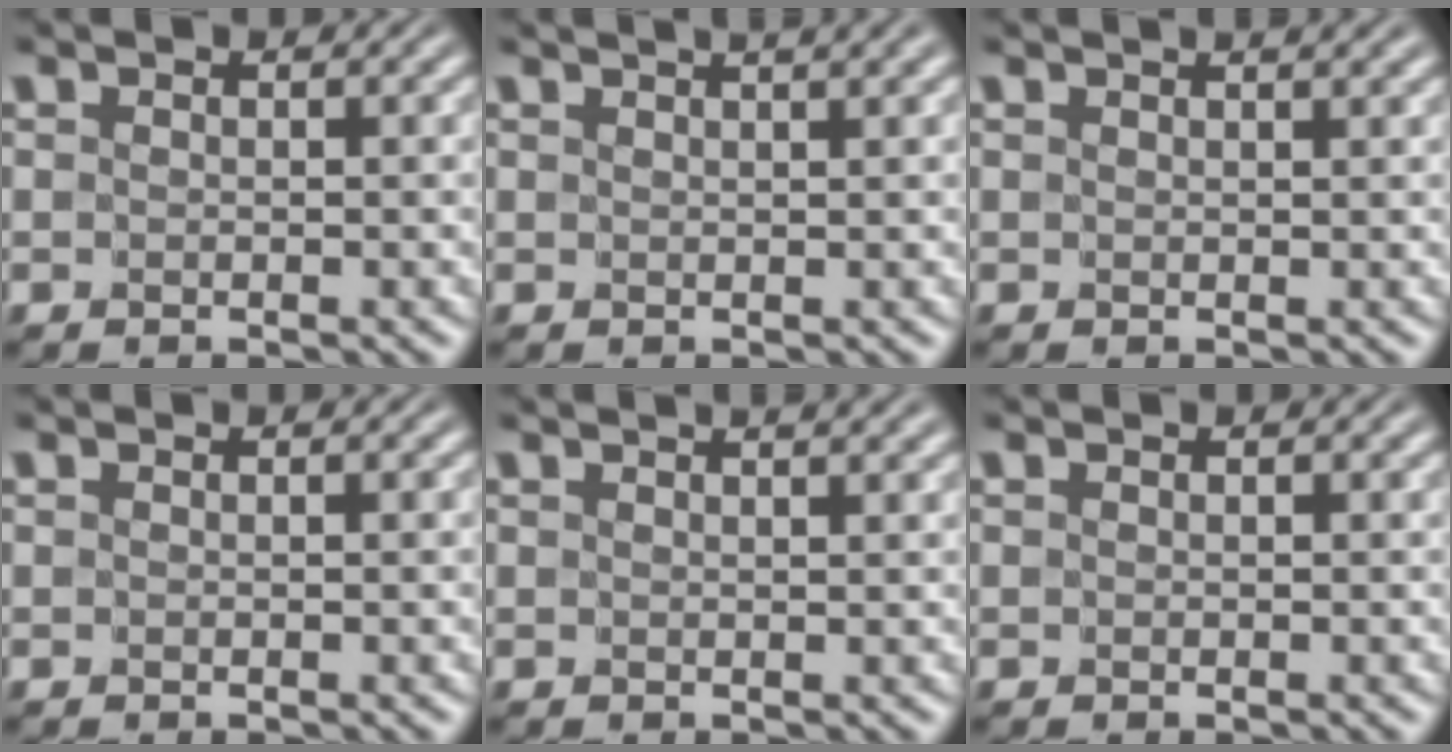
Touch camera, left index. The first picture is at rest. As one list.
[{"total": 3.5, "force": [2.6, 1.1, 2.1], "torque": [-0.006, 0.013, 0.009]}, {"total": 2.2, "force": [1.9, 0.5, 1.0], "torque": [-0.001, 0.000, 0.007]}, {"total": 0.0}, {"total": 2.7, "force": [2.2, 0.8, 1.4], "torque": [-0.002, 0.006, 0.005]}, {"total": 0.0}]